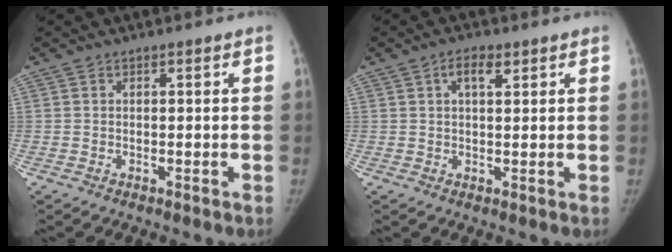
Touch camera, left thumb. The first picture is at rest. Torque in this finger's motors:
{"motor_torque": [0.28, 0.18, 0.38, -0.55, 0.09]}